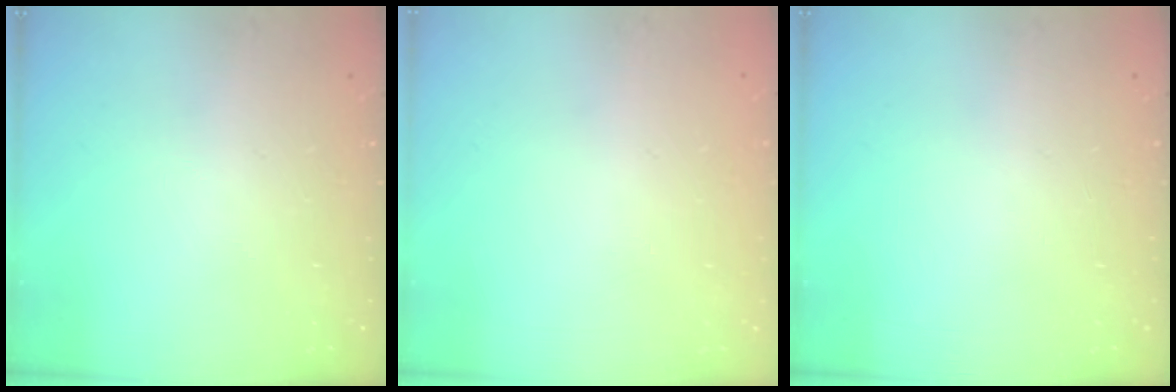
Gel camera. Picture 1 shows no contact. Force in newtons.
{"total": 0.0}
{"total": 0.0}